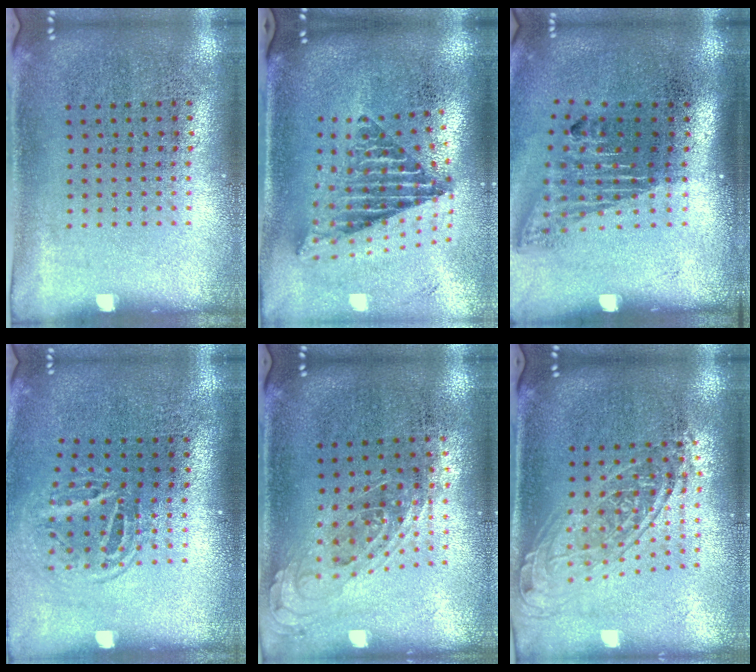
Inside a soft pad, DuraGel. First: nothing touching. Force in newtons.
{"total": 2.4, "press": 1.6, "slide": 1.9}
{"total": 1.6, "press": 1.1, "slide": 1.1}
{"total": 1.7, "press": 1.1, "slide": 1.3}
{"total": 0.7, "press": 0.7, "slide": 0.3}
{"total": 1.7, "press": 1.3, "slide": 1.0}